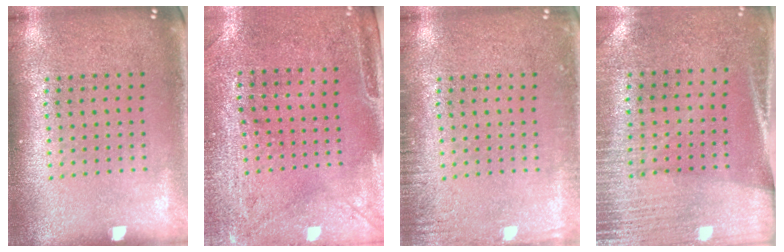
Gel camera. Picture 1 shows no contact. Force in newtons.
{"total": 3.0, "press": 2.4, "slide": 1.8}
{"total": 1.8, "press": 1.8, "slide": 0.2}
{"total": 2.7, "press": 2.4, "slide": 1.2}